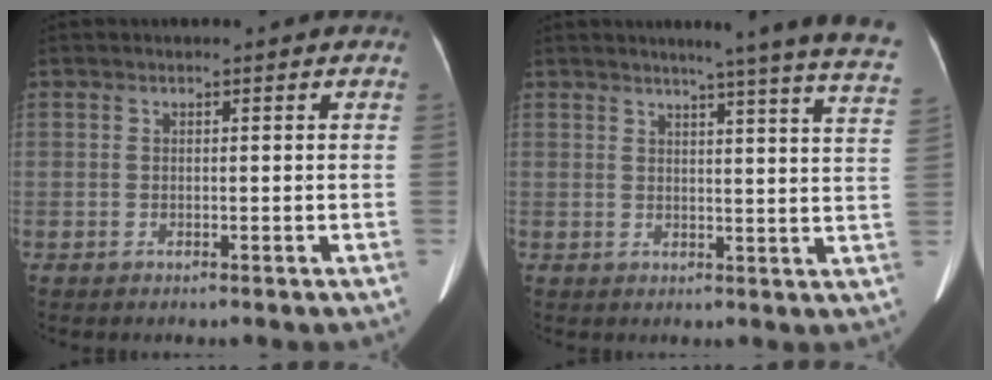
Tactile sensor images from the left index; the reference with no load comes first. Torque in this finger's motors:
{"motor_torque": [0.48, -1.26, 0.09, 0.06]}